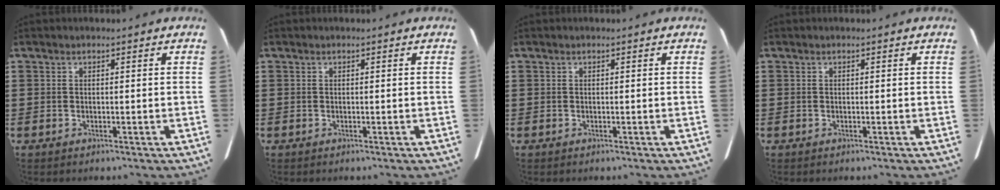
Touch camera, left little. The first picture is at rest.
{"total": 0.0}
{"total": 0.0}
{"total": 0.0}